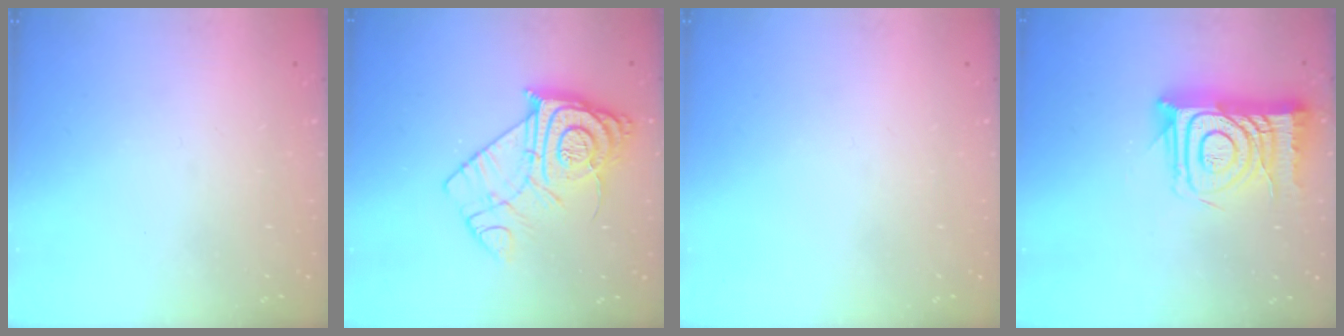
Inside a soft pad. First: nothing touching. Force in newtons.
{"total": 14.6, "press": 14.5, "slide": 1.4}
{"total": 0.0}
{"total": 15.4, "press": 15.3, "slide": 1.4}